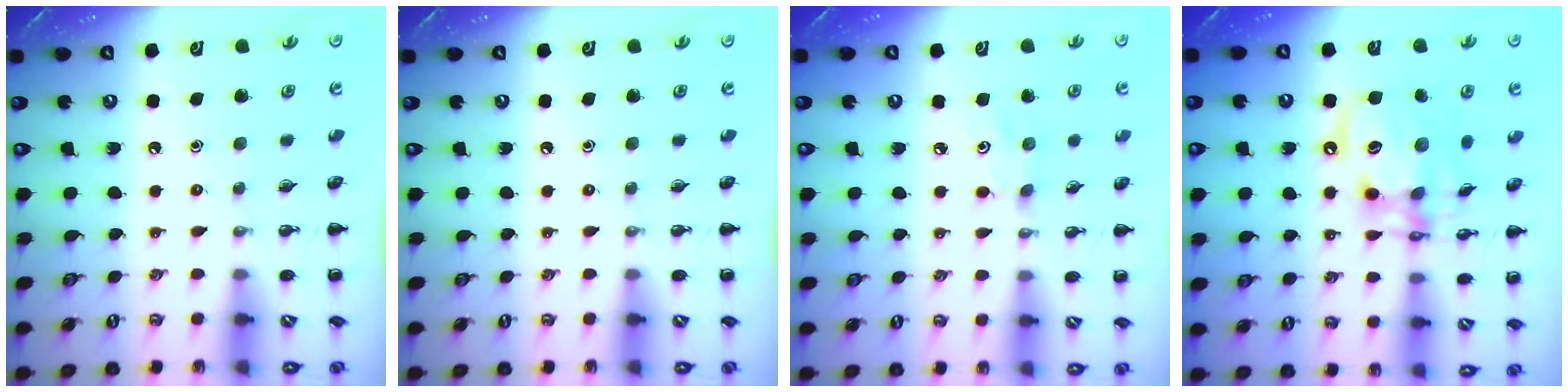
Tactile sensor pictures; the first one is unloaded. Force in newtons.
{"total": 0.0}
{"total": 3.1, "press": 2.9, "slide": 0.9}
{"total": 13.5, "press": 13.4, "slide": 2.0}